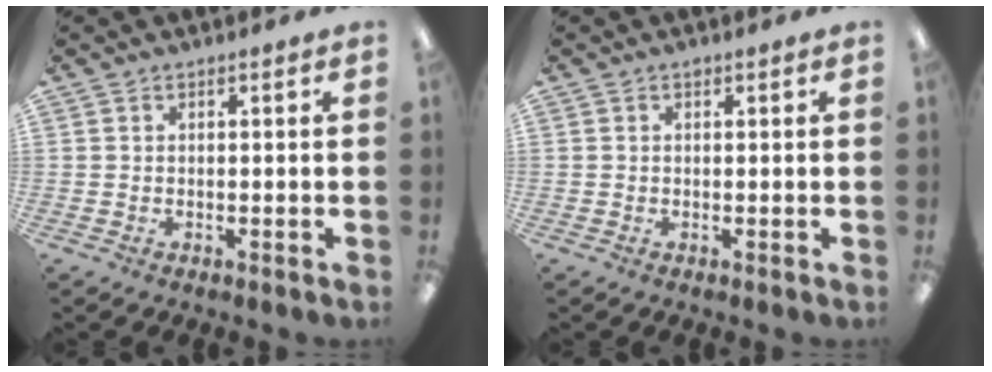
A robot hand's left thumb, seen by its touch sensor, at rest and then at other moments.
{"total": 0.6, "force": [0.5, 0.4, 0.2], "torque": [-0.006, 0.002, 0.008]}